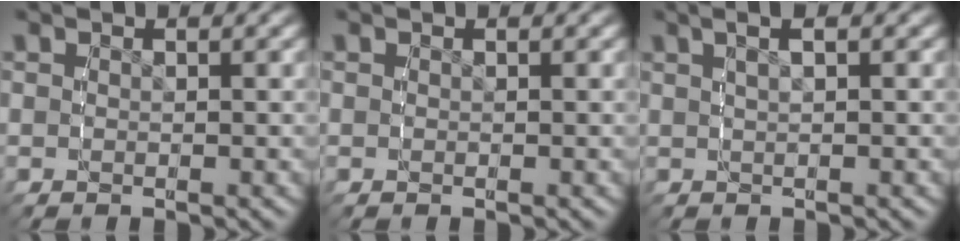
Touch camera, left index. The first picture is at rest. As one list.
[{"total": 0.0}, {"total": 3.4, "force": [1.8, 1.1, 2.7], "torque": [-0.029, 0.018, 0.025]}]